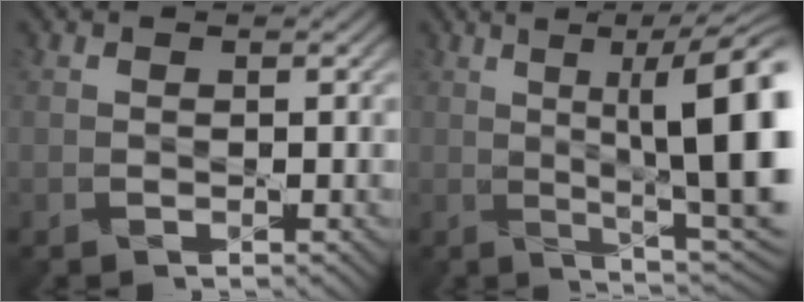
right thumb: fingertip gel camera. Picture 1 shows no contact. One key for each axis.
{"total": 15.7, "fx": 2.2, "fy": 3.7, "fz": 15.1, "tx": -0.195, "ty": 0.016, "tz": 0.039}